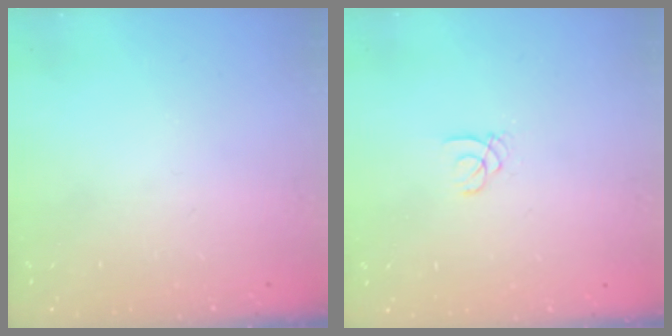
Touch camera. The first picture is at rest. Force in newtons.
{"total": 1.4, "press": 1.4, "slide": 0.1}